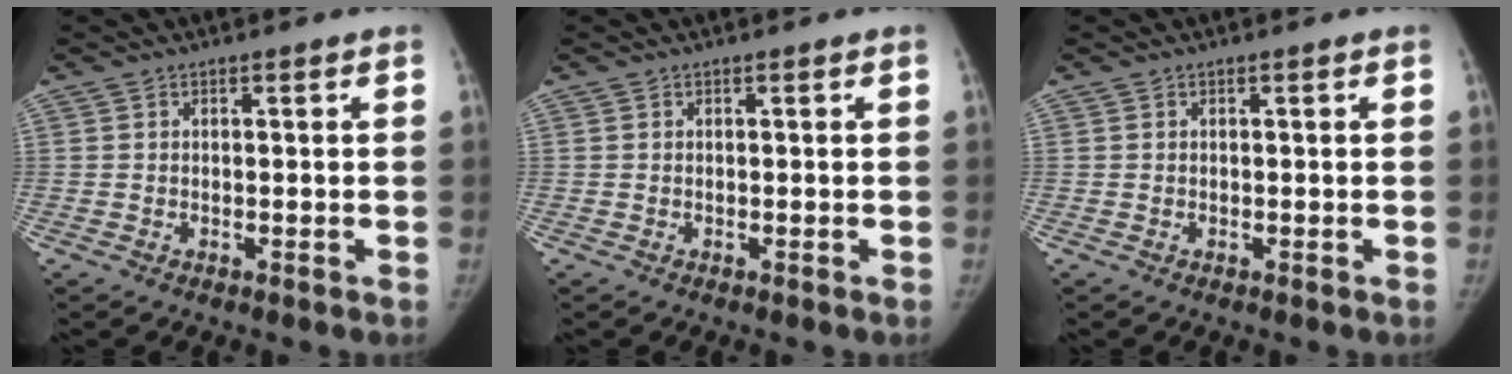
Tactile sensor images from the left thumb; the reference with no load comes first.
{"total": 0.0}
{"total": 0.0}